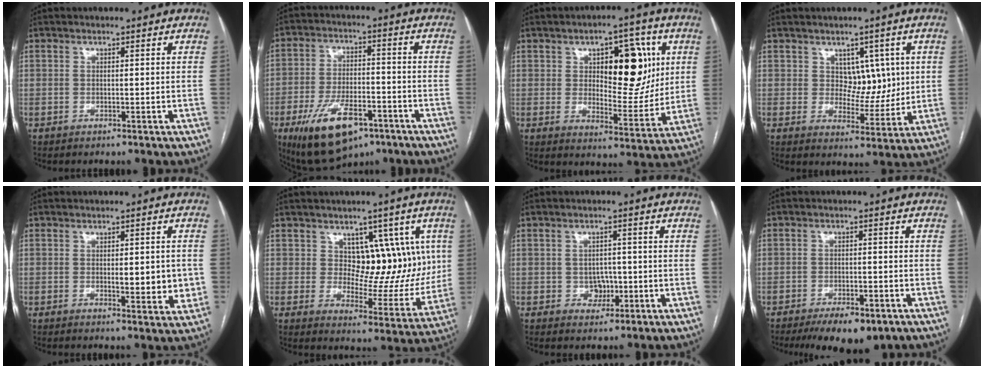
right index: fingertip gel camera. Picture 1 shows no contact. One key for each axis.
{"total": 14.2, "fx": -7.7, "fy": 6.5, "fz": 10.1, "tx": -0.189, "ty": -0.004, "tz": -0.118}
{"total": 13.3, "fx": 3.9, "fy": 5.8, "fz": 11.4, "tx": -0.148, "ty": 0.017, "tz": 0.065}
{"total": 5.8, "fx": 1.8, "fy": 4.1, "fz": 3.7, "tx": -0.039, "ty": 0.006, "tz": 0.034}
{"total": 5.6, "fx": -0.3, "fy": 1.9, "fz": 5.3, "tx": -0.063, "ty": -0.006, "tz": 0.000}
{"total": 10.6, "fx": 3.4, "fy": 6.4, "fz": 7.7, "tx": -0.074, "ty": 0.010, "tz": 0.059}
{"total": 3.3, "fx": -0.7, "fy": 2.7, "fz": 1.7, "tx": -0.018, "ty": 0.008, "tz": -0.003}
{"total": 8.6, "fx": -5.9, "fy": 3.2, "fz": 5.4, "tx": -0.078, "ty": -0.008, "tz": -0.087}